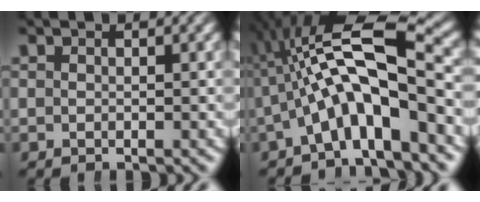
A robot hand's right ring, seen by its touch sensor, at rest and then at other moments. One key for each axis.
{"total": 9.1, "fx": 0.8, "fy": 3.8, "fz": 8.3, "tx": -0.145, "ty": 0.000, "tz": 0.015}